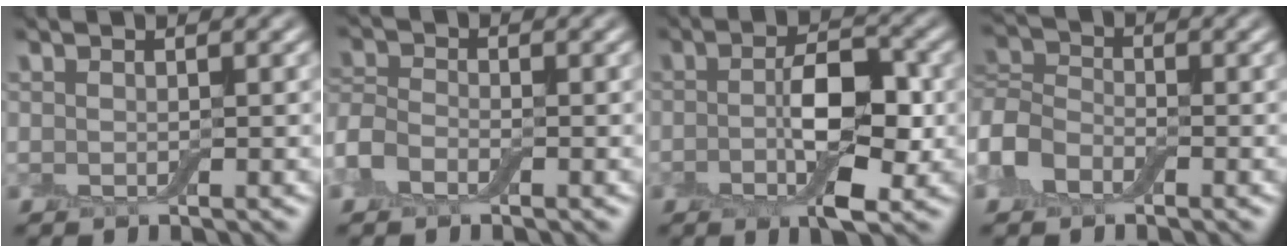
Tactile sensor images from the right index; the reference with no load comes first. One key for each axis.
{"total": 2.3, "fx": -1.3, "fy": 1.6, "fz": 1.1, "tx": -0.026, "ty": 0.007, "tz": -0.039}
{"total": 5.9, "fx": -1.0, "fy": 2.4, "fz": 5.3, "tx": -0.089, "ty": 0.008, "tz": -0.020}
{"total": 3.8, "fx": -1.5, "fy": 3.0, "fz": 1.8, "tx": -0.036, "ty": 0.009, "tz": -0.044}